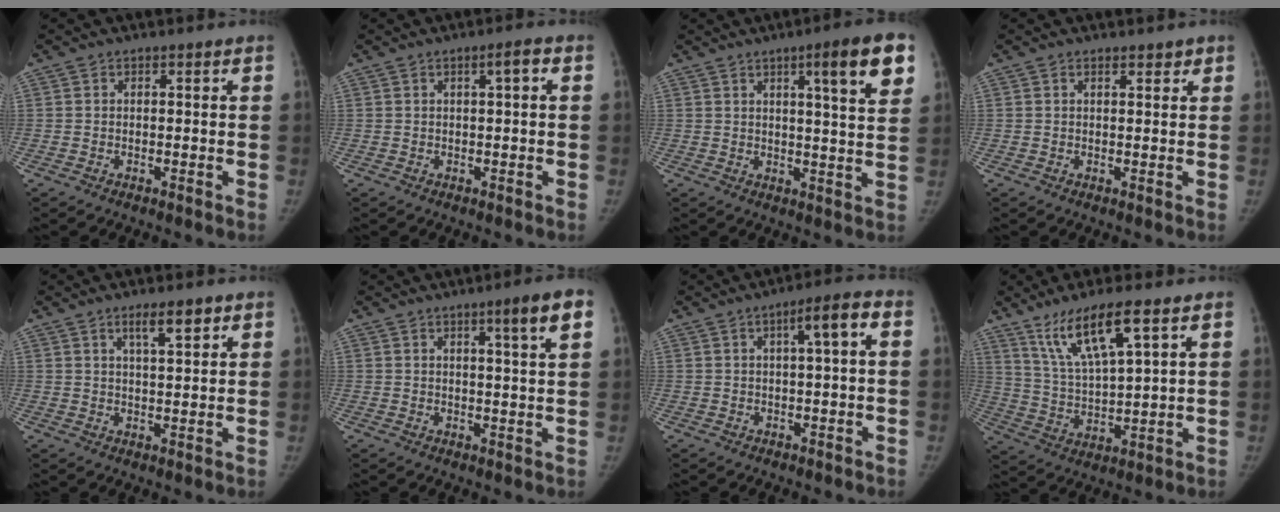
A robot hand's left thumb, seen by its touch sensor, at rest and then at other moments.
{"total": 2.0, "force": [0.4, 0.3, 1.9], "torque": [-0.026, 0.006, 0.003]}
{"total": 11.2, "force": [5.4, 1.4, 9.6], "torque": [-0.119, -0.021, 0.070]}
{"total": 1.4, "force": [1.2, 0.6, 0.6], "torque": [0.002, -0.006, 0.016]}
{"total": 4.7, "force": [2.9, 1.1, 3.5], "torque": [-0.048, -0.015, 0.049]}
{"total": 6.2, "force": [3.1, 0.0, 5.4], "torque": [-0.076, -0.012, 0.044]}
{"total": 5.0, "force": [0.9, 0.6, 4.9], "torque": [-0.072, 0.021, 0.009]}
{"total": 12.2, "force": [7.3, 2.4, 9.4], "torque": [-0.178, -0.028, 0.149]}